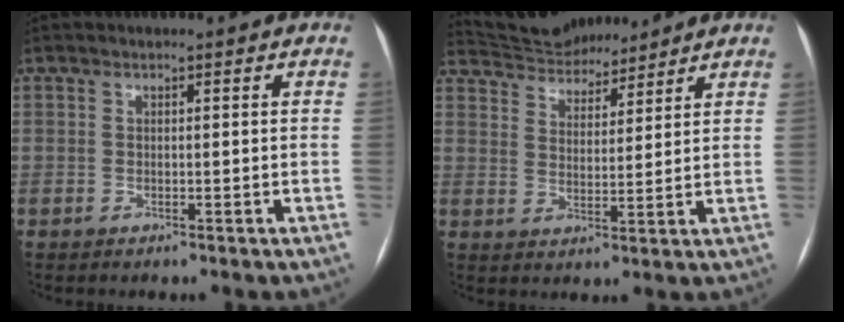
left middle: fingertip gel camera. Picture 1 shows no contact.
{"total": 10.2, "force": [9.8, 2.3, 1.5], "torque": [-0.029, 0.018, 0.168]}